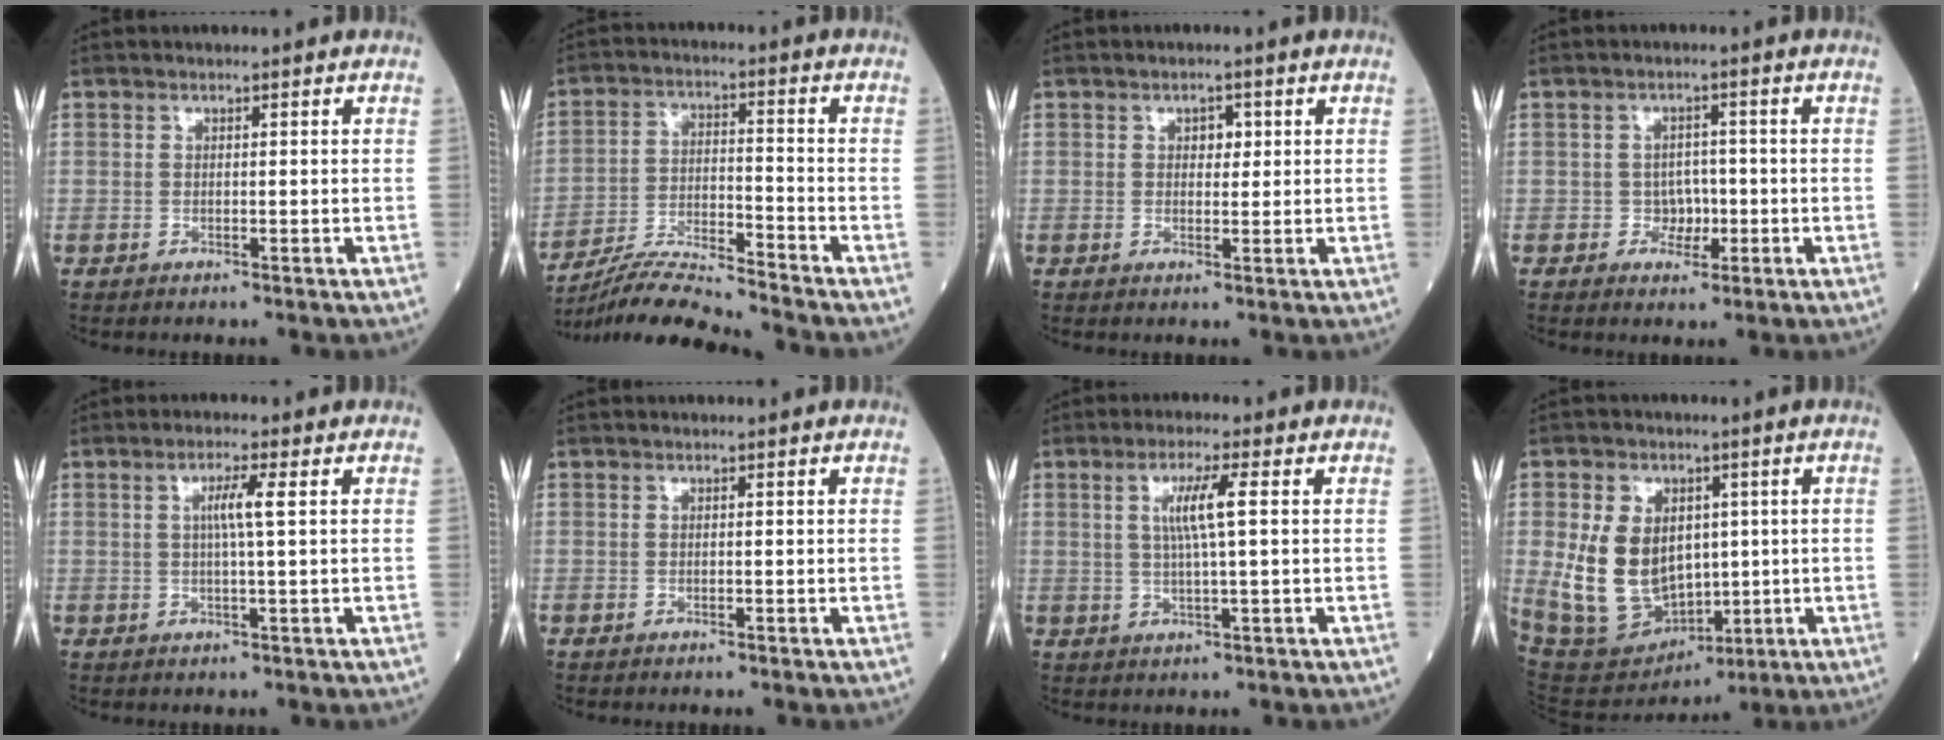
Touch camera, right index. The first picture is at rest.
{"total": 10.0, "force": [-9.6, -1.5, 2.5], "torque": [-0.043, -0.007, -0.177]}
{"total": 2.4, "force": [0.8, 1.4, 1.7], "torque": [-0.019, 0.004, 0.012]}
{"total": 3.0, "force": [-0.7, 2.6, 1.3], "torque": [-0.005, 0.008, -0.008]}
{"total": 3.8, "force": [1.0, -0.3, 3.7], "torque": [-0.067, 0.002, 0.016]}
{"total": 0.0}
{"total": 5.5, "force": [1.3, -0.1, 5.3], "torque": [-0.101, 0.001, 0.026]}
{"total": 13.6, "force": [0.9, 9.7, 9.4], "torque": [-0.192, 0.007, 0.043]}